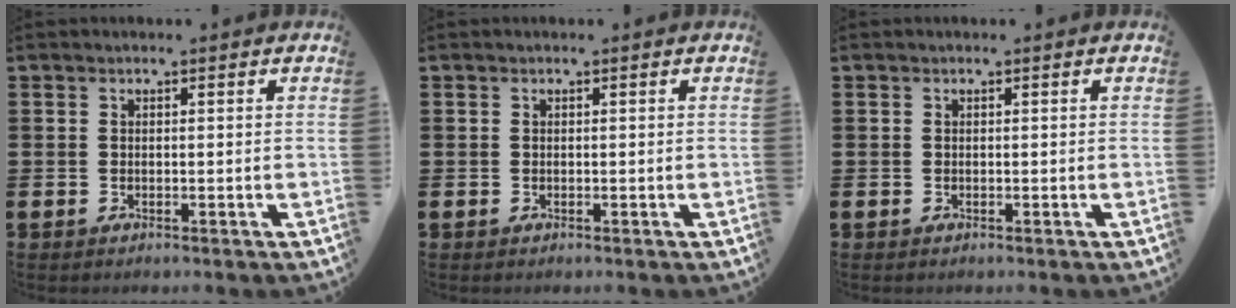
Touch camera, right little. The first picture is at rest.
{"total": 0.0}
{"total": 0.0}